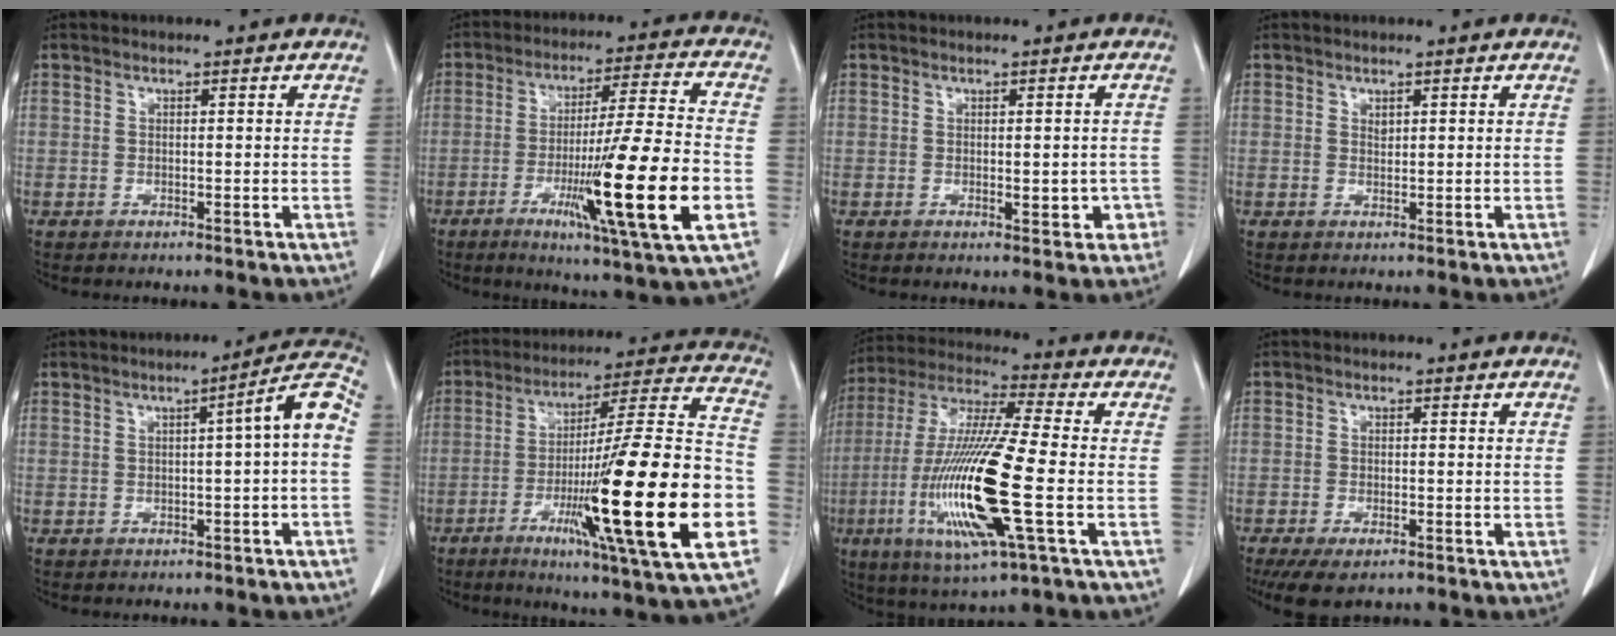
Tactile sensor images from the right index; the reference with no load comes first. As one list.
[{"total": 18.3, "force": [-5.2, -0.8, 17.5], "torque": [-0.287, -0.024, -0.086]}, {"total": 3.0, "force": [-0.8, 1.6, 2.4], "torque": [-0.021, 0.002, -0.003]}, {"total": 0.7, "force": [0.5, 0.4, 0.4], "torque": [-0.006, -0.003, 0.009]}, {"total": 6.0, "force": [-0.5, 0.1, 6.0], "torque": [-0.075, 0.017, -0.010]}, {"total": 26.8, "force": [-7.4, 0.3, 25.8], "torque": [-0.372, -0.021, -0.125]}, {"total": 19.0, "force": [-4.5, 1.1, 18.4], "torque": [-0.389, -0.019, -0.086]}, {"total": 5.8, "force": [-4.1, 2.2, 3.3], "torque": [-0.053, -0.011, -0.066]}]